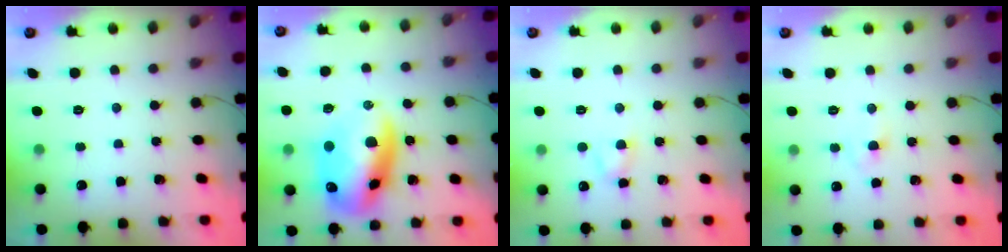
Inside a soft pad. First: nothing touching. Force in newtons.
{"total": 17.3, "press": 16.9, "slide": 4.1}
{"total": 3.4, "press": 3.3, "slide": 1.1}
{"total": 3.9, "press": 3.8, "slide": 1.2}